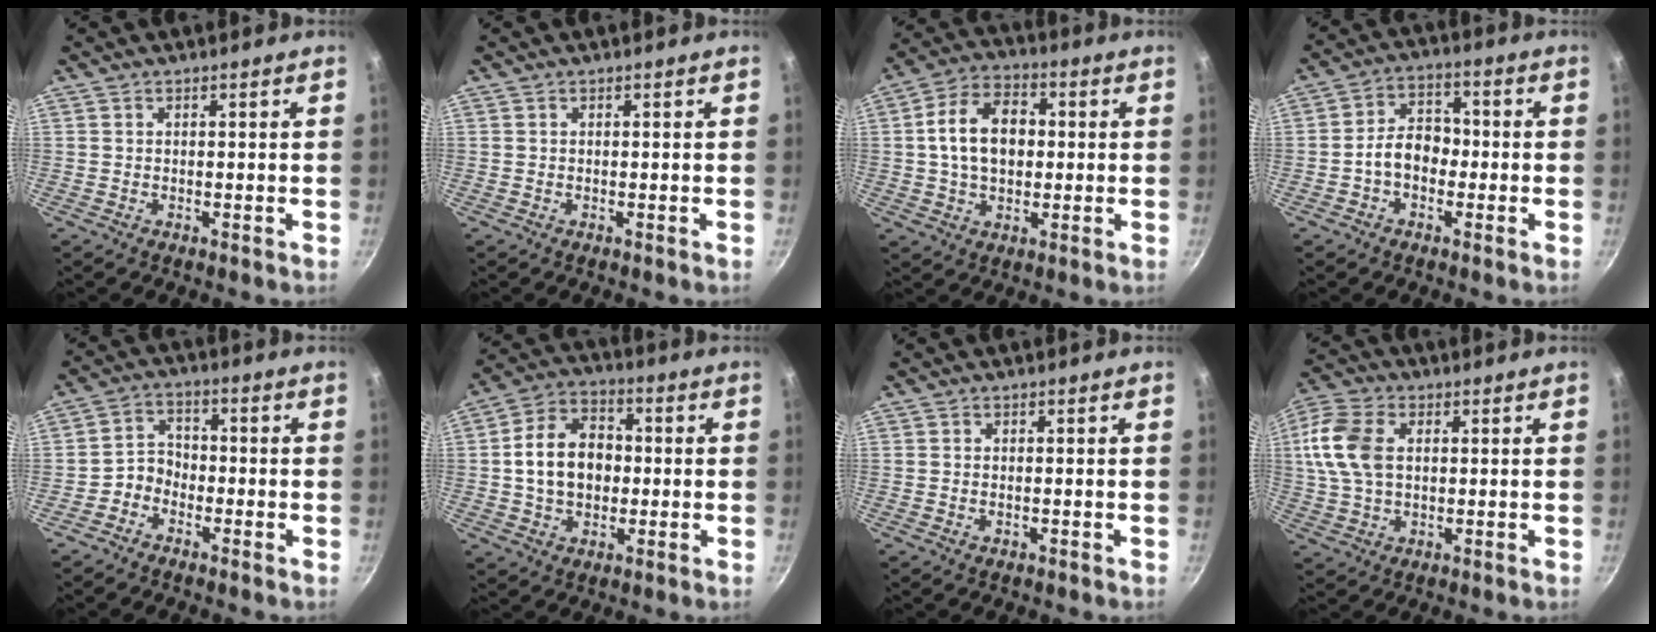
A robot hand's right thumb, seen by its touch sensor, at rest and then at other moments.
{"total": 0.0}
{"total": 12.4, "force": [0.9, 8.5, 9.0], "torque": [-0.128, 0.022, 0.006]}
{"total": 7.0, "force": [-1.6, 5.1, 4.6], "torque": [-0.042, 0.030, -0.038]}
{"total": 4.0, "force": [-2.3, 3.1, 1.3], "torque": [-0.003, 0.032, -0.053]}
{"total": 12.5, "force": [0.0, 9.3, 8.4], "torque": [-0.116, 0.025, -0.008]}
{"total": 0.8, "force": [-0.2, 0.5, 0.6], "torque": [-0.010, 0.002, -0.005]}
{"total": 12.0, "force": [2.0, 7.9, 8.9], "torque": [-0.172, 0.013, 0.030]}